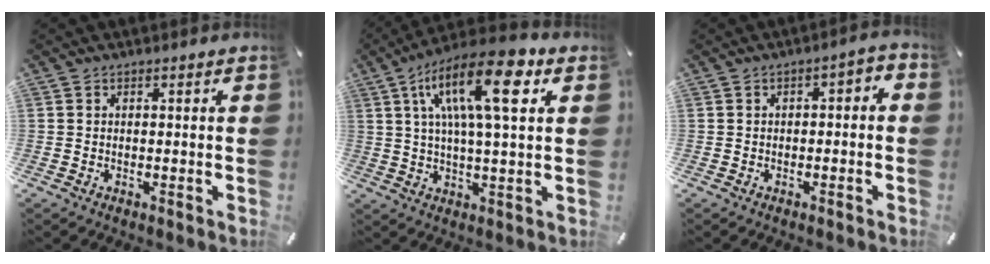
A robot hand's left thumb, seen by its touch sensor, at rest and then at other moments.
{"total": 17.1, "force": [5.9, 5.1, 15.2], "torque": [-0.285, 0.000, 0.092]}
{"total": 3.0, "force": [-1.9, 1.3, 2.0], "torque": [-0.032, 0.018, -0.038]}